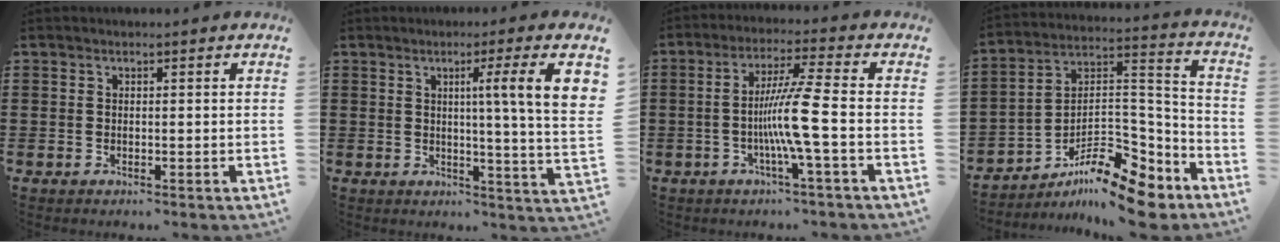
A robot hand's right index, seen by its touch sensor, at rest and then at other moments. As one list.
[{"total": 8.3, "force": [3.0, -0.9, 7.7], "torque": [-0.128, -0.019, 0.040]}, {"total": 8.1, "force": [-1.8, -0.9, 7.8], "torque": [-0.151, -0.016, -0.042]}, {"total": 13.3, "force": [-9.7, 4.2, 8.2], "torque": [-0.135, 0.033, -0.182]}]